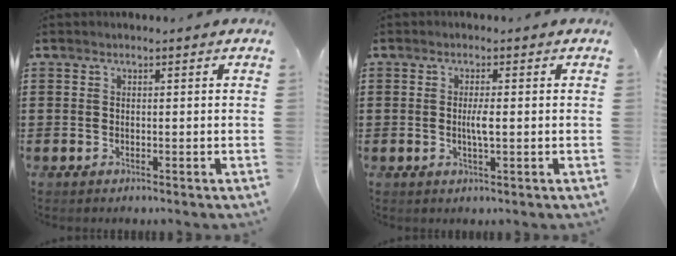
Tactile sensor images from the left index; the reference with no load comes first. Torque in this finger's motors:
{"motor_torque": [0.79, -0.01, 0.12, 0.06]}